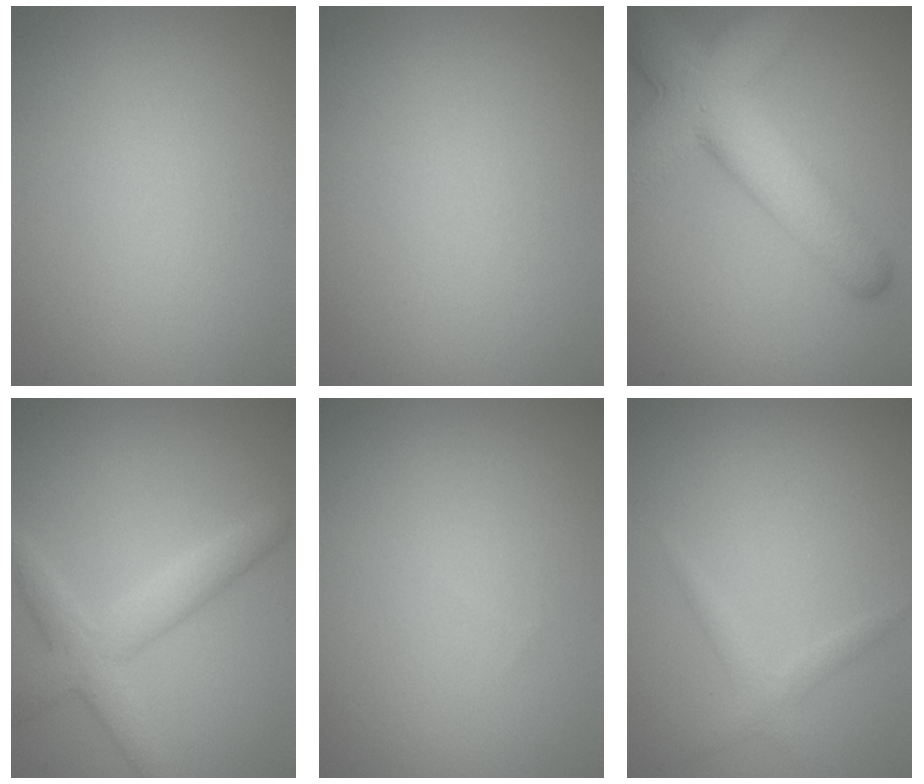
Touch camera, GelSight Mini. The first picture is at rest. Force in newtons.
{"total": 0.0}
{"total": 9.9, "press": 9.9, "slide": 0.3}
{"total": 3.9, "press": 3.9, "slide": 0.1}
{"total": 0.0}
{"total": 1.5, "press": 1.5, "slide": 0.0}